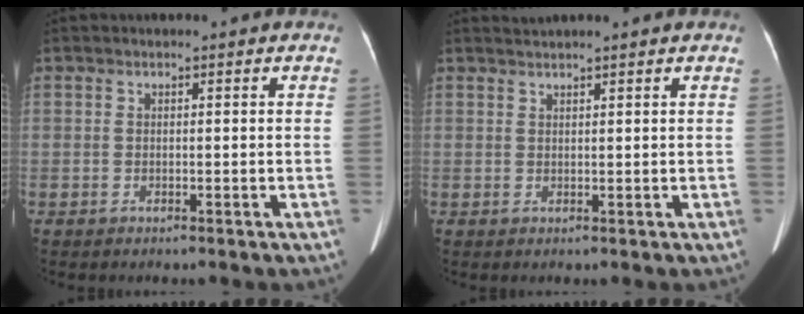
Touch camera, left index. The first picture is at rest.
{"total": 3.6, "force": [3.3, -0.5, 1.4], "torque": [-0.018, 0.031, 0.054]}